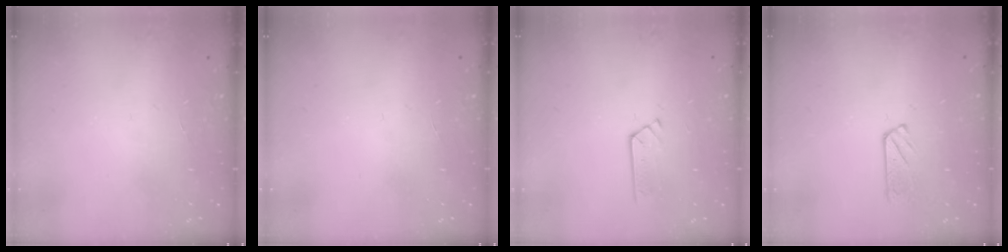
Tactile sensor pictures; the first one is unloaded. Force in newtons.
{"total": 0.0}
{"total": 2.4, "press": 2.4, "slide": 0.2}
{"total": 3.5, "press": 3.4, "slide": 0.4}